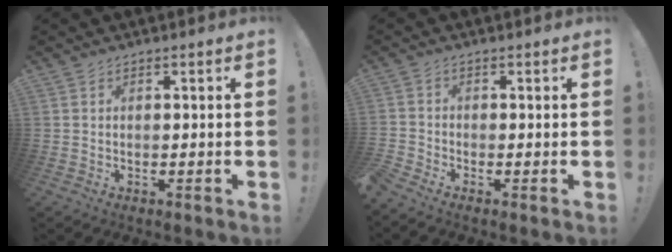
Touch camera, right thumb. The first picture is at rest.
{"total": 1.8, "force": [-0.9, 1.2, 0.9], "torque": [-0.033, 0.002, -0.019]}